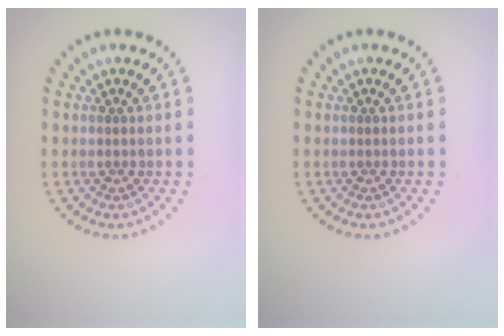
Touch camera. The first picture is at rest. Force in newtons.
{"total": 0.0}